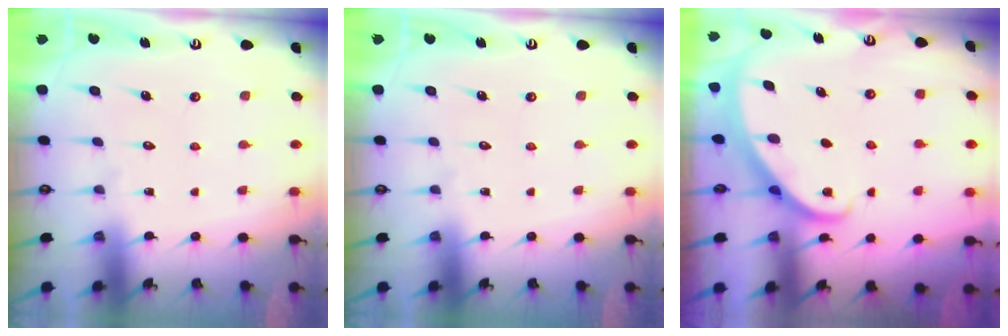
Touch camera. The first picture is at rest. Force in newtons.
{"total": 0.0}
{"total": 1.8, "press": 1.8, "slide": 0.1}